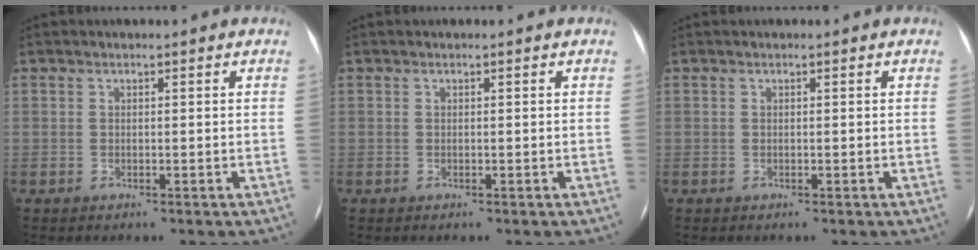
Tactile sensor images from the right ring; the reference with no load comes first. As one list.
[{"total": 0.0}, {"total": 0.0}]